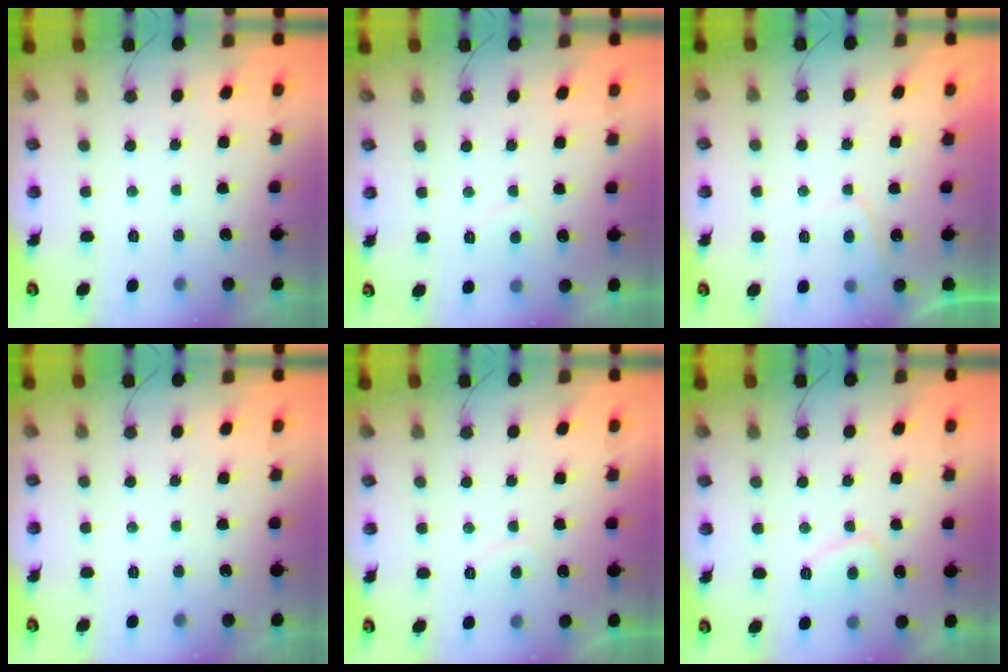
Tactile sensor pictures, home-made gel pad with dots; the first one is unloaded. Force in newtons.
{"total": 1.3, "press": 1.2, "slide": 0.4}
{"total": 1.5, "press": 1.3, "slide": 0.6}
{"total": 0.0}
{"total": 1.5, "press": 1.3, "slide": 0.7}
{"total": 5.0, "press": 4.9, "slide": 0.9}